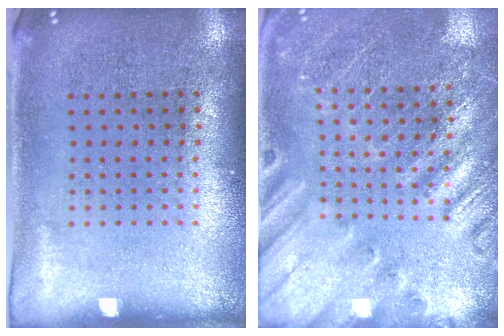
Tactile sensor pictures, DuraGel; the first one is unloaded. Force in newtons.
{"total": 2.3, "press": 2.3, "slide": 0.3}